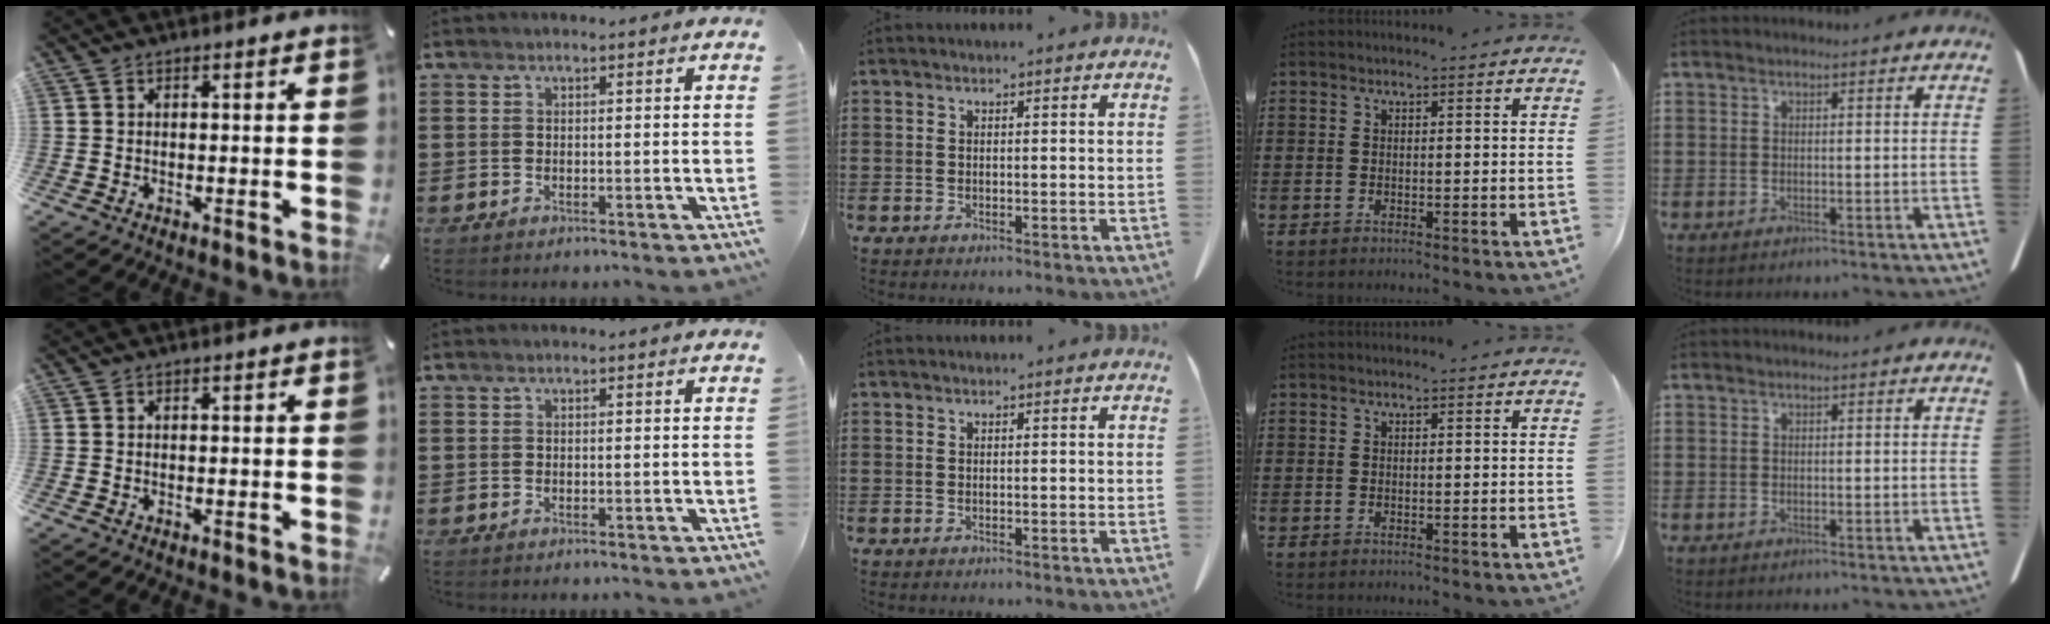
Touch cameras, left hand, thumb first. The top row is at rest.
{}